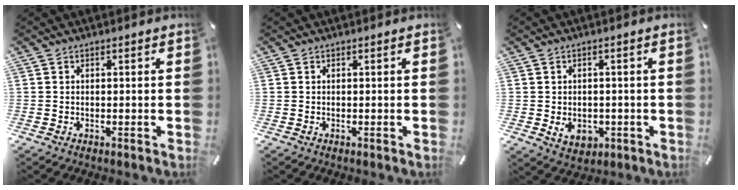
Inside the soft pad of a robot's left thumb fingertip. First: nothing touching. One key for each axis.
{"total": 0.0}
{"total": 4.6, "fx": -0.9, "fy": 3.8, "fz": 2.4, "tx": -0.038, "ty": -0.003, "tz": -0.018}